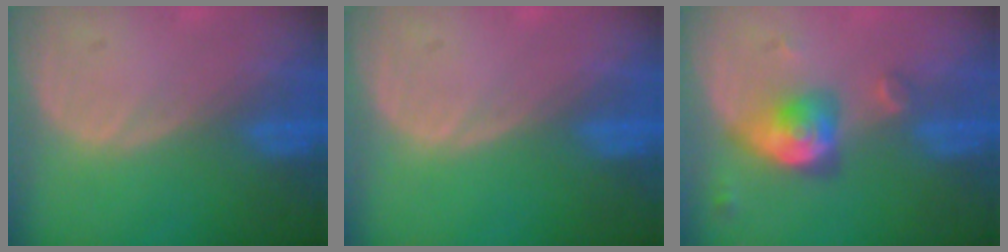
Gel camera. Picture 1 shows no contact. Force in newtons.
{"total": 0.0}
{"total": 4.9, "press": 4.8, "slide": 1.1}